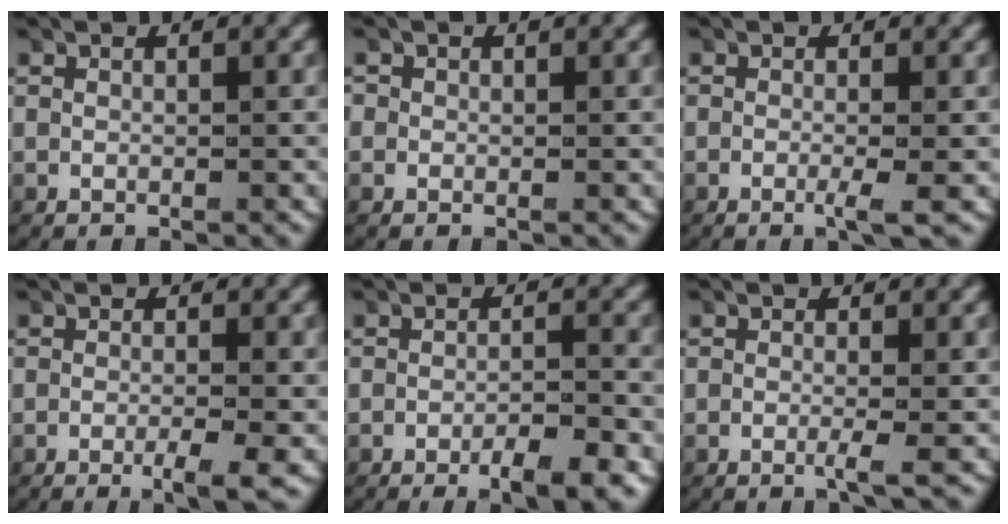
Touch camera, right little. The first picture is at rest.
{"total": 1.2, "force": [-0.1, 1.2, 0.1], "torque": [-0.011, -0.007, -0.002]}
{"total": 1.8, "force": [-0.6, 0.1, 1.7], "torque": [-0.026, 0.000, -0.017]}
{"total": 3.2, "force": [-1.7, 0.3, 2.7], "torque": [-0.033, -0.001, -0.033]}
{"total": 3.6, "force": [-2.3, 0.8, 2.7], "torque": [-0.031, 0.003, -0.045]}
{"total": 1.5, "force": [-0.6, 0.0, 1.4], "torque": [-0.022, 0.000, -0.016]}